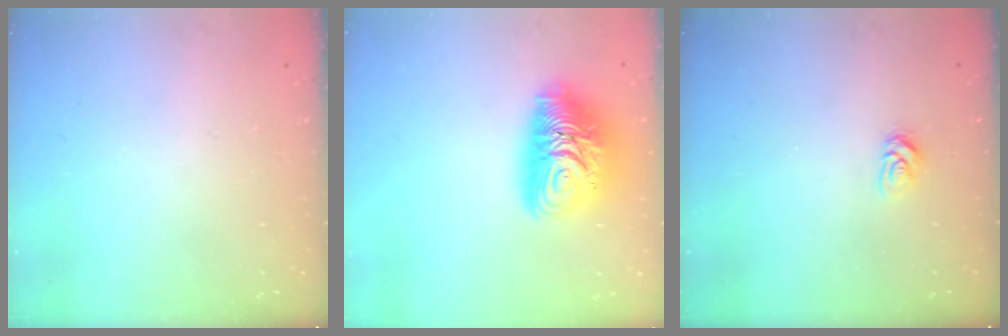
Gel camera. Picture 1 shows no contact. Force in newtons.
{"total": 15.4, "press": 15.3, "slide": 1.3}
{"total": 3.2, "press": 3.2, "slide": 0.5}